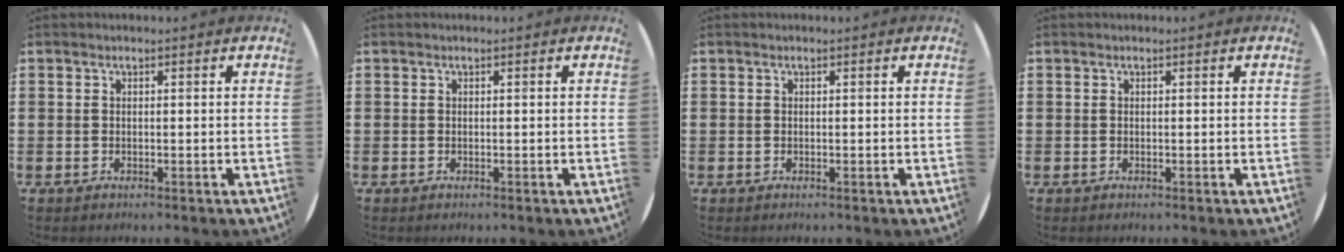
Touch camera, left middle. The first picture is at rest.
{"total": 0.0}
{"total": 0.0}
{"total": 0.0}